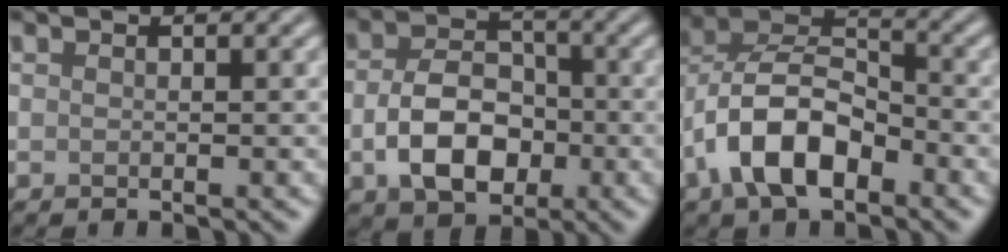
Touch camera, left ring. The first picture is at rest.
{"total": 6.4, "force": [-1.5, 4.3, 4.5], "torque": [-0.087, -0.003, -0.029]}
{"total": 8.1, "force": [-3.7, 4.3, 5.8], "torque": [-0.110, 0.011, -0.079]}